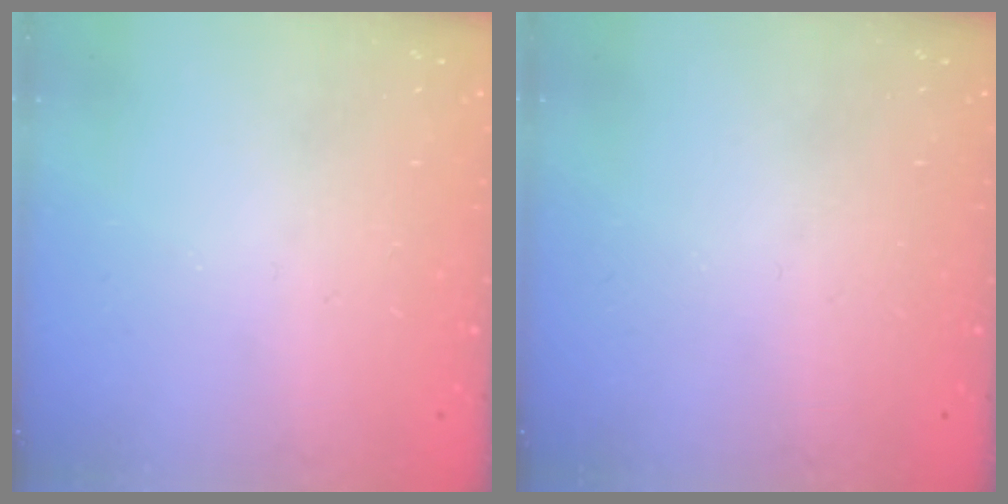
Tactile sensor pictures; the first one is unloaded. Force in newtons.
{"total": 0.0}